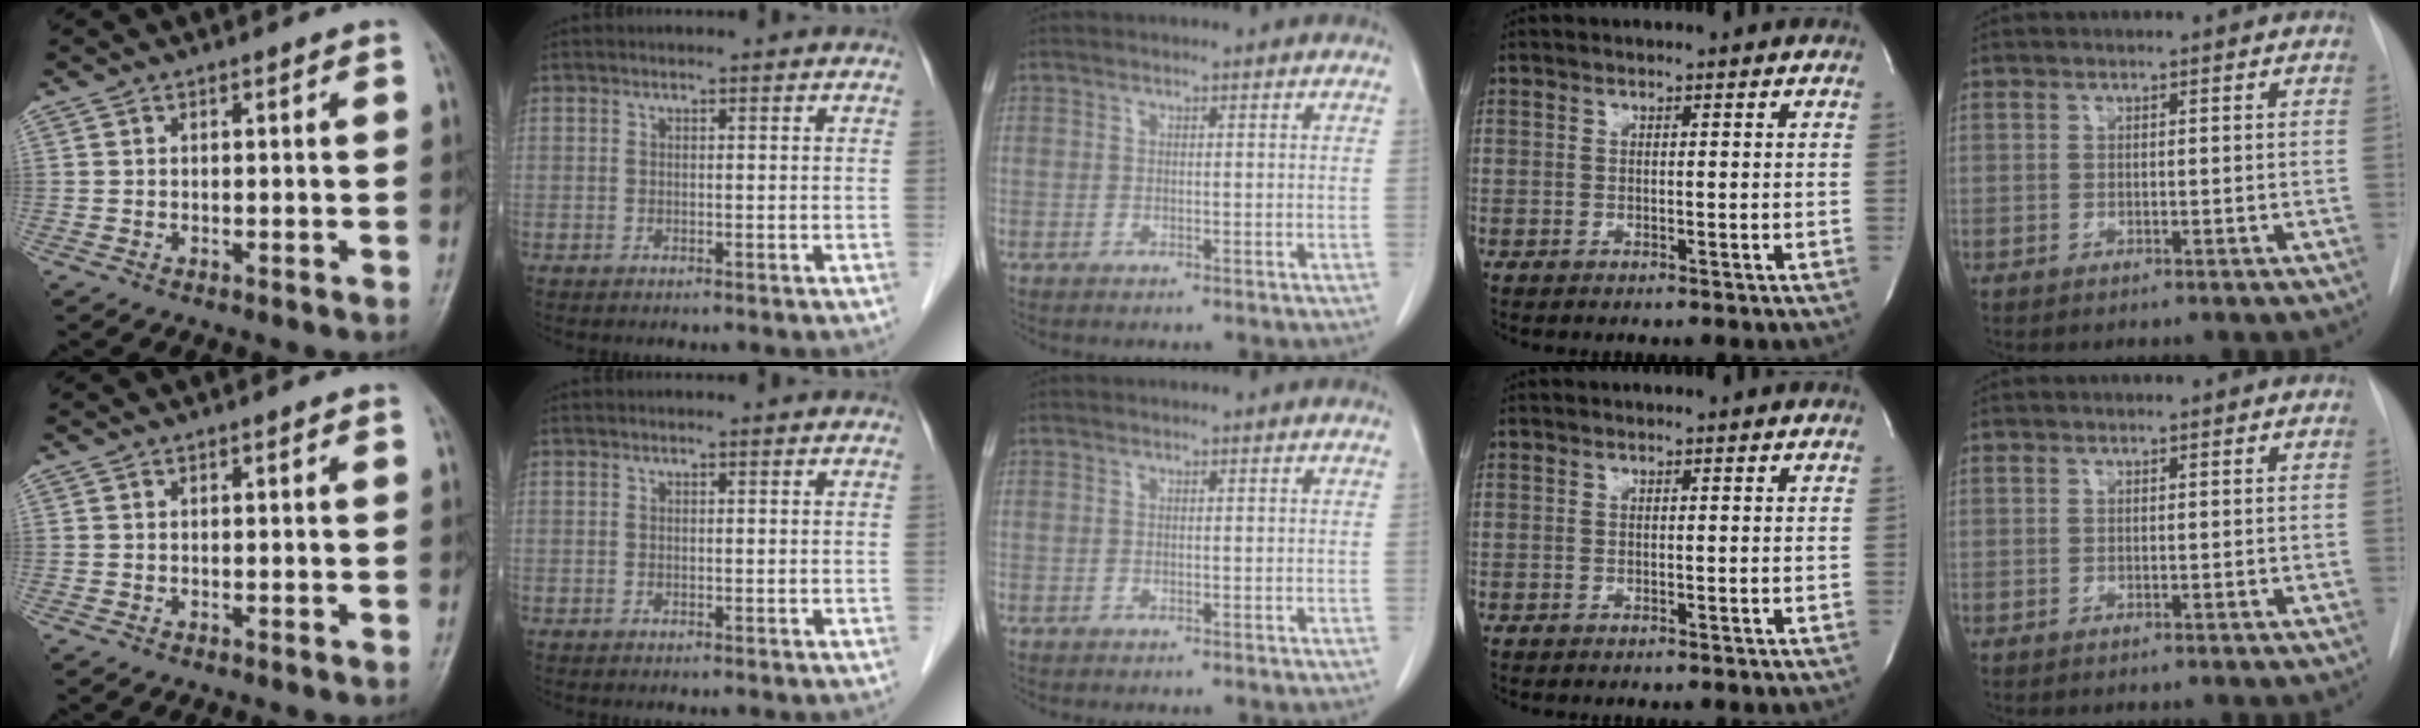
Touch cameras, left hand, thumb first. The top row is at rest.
{}